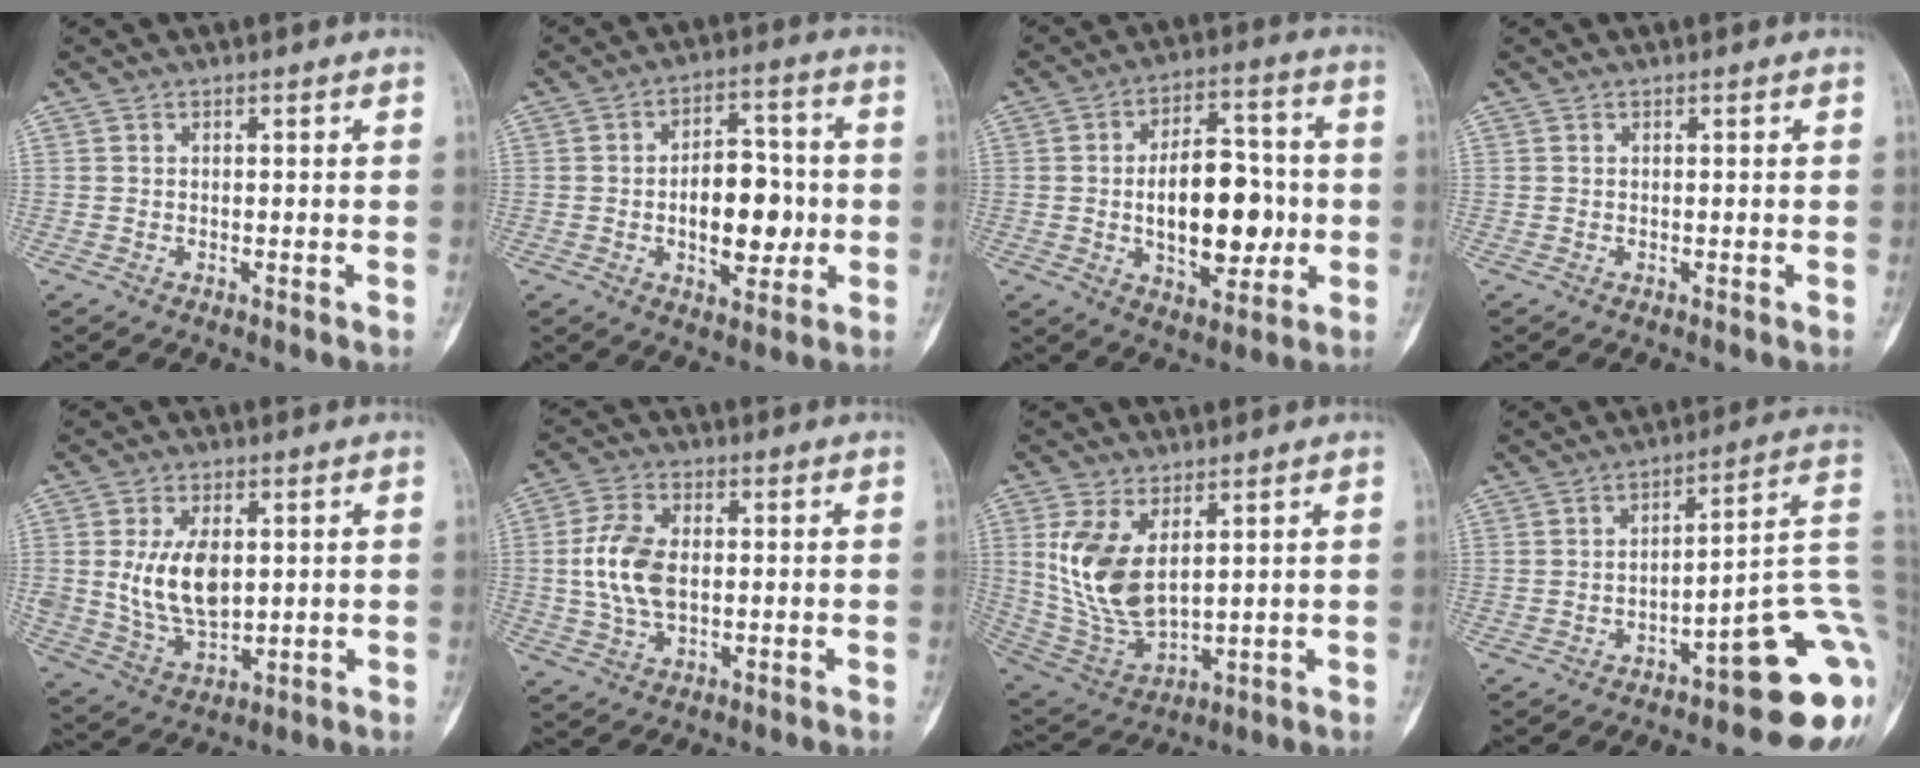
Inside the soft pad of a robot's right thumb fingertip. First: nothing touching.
{"total": 12.4, "force": [-1.2, 7.2, 10.0], "torque": [-0.115, 0.022, -0.016]}
{"total": 16.5, "force": [-1.2, 9.2, 13.7], "torque": [-0.177, 0.021, -0.012]}
{"total": 0.0}
{"total": 11.7, "force": [1.7, 6.9, 9.2], "torque": [-0.160, -0.015, 0.045]}
{"total": 10.0, "force": [0.2, 6.2, 7.9], "torque": [-0.160, 0.007, 0.005]}
{"total": 12.9, "force": [3.8, 6.7, 10.3], "torque": [-0.202, -0.022, 0.095]}
{"total": 19.0, "force": [-6.8, 5.5, 16.9], "torque": [-0.139, 0.067, -0.083]}